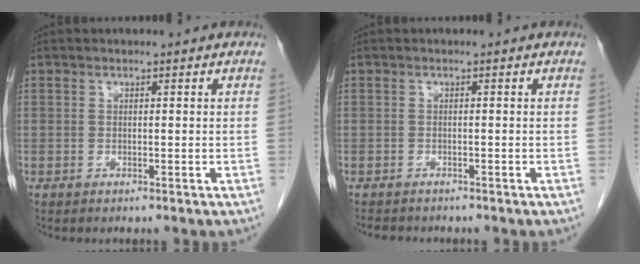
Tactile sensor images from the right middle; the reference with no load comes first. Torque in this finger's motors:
{"motor_torque": [0.39, -0.04, 0.01, 0.00]}